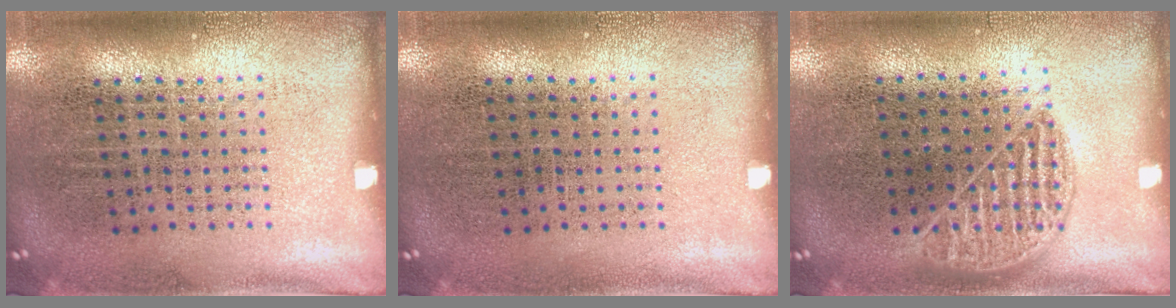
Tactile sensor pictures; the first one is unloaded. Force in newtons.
{"total": 0.0}
{"total": 1.0, "press": 0.8, "slide": 0.5}